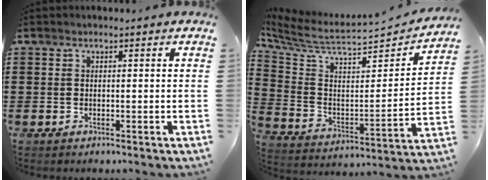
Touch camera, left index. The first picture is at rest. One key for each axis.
{"total": 6.2, "fx": 5.6, "fy": 1.1, "fz": 2.4, "tx": -0.082, "ty": -0.056, "tz": 0.094}